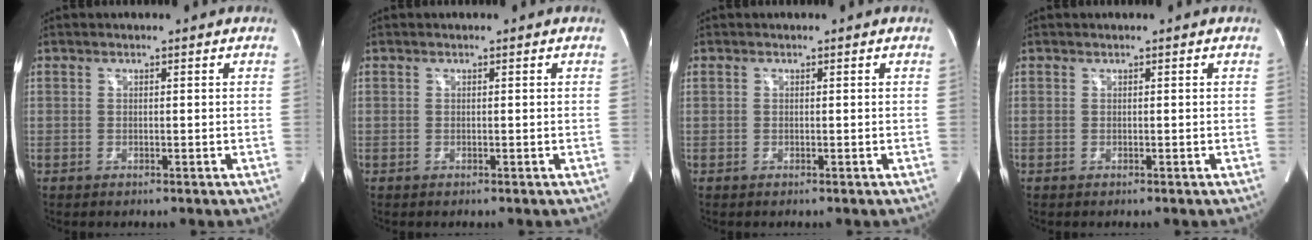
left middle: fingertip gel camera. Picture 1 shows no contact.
{"total": 0.0}
{"total": 0.0}
{"total": 0.0}